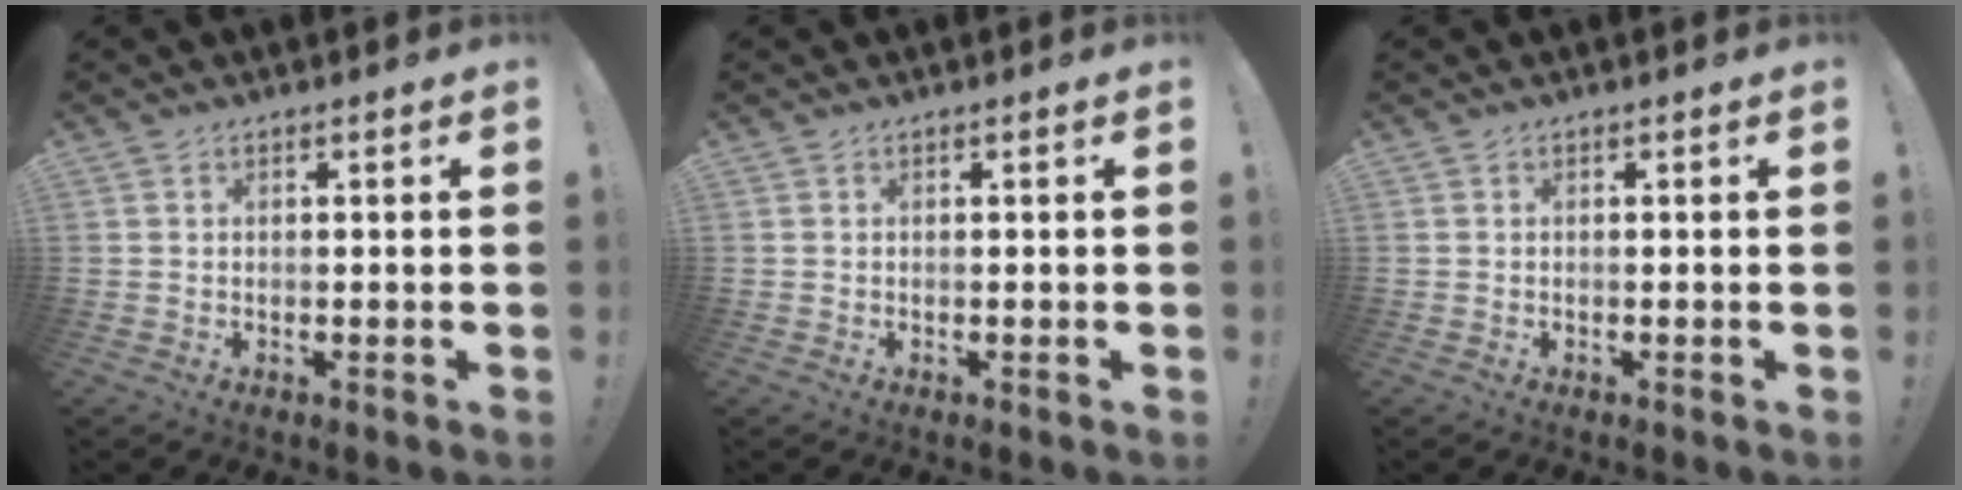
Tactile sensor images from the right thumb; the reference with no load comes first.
{"total": 0.0}
{"total": 0.0}